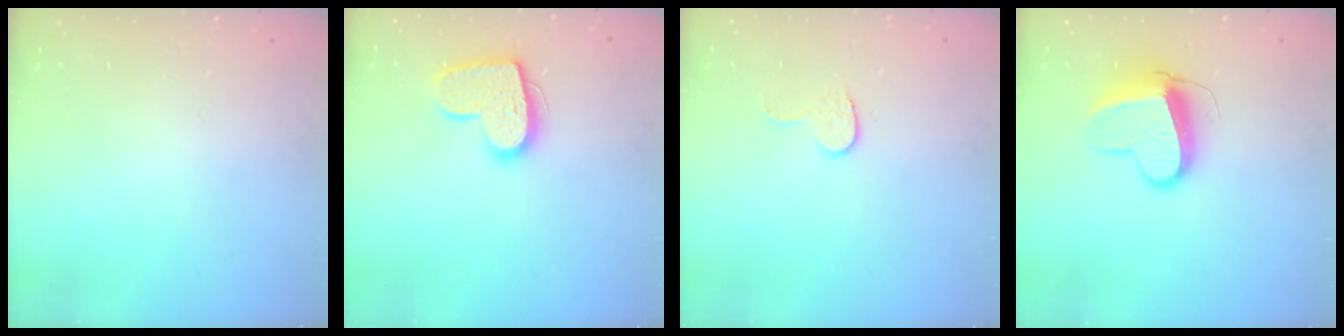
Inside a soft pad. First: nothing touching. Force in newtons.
{"total": 14.5, "press": 14.5, "slide": 0.9}
{"total": 5.4, "press": 5.4, "slide": 0.5}
{"total": 10.9, "press": 10.8, "slide": 1.3}